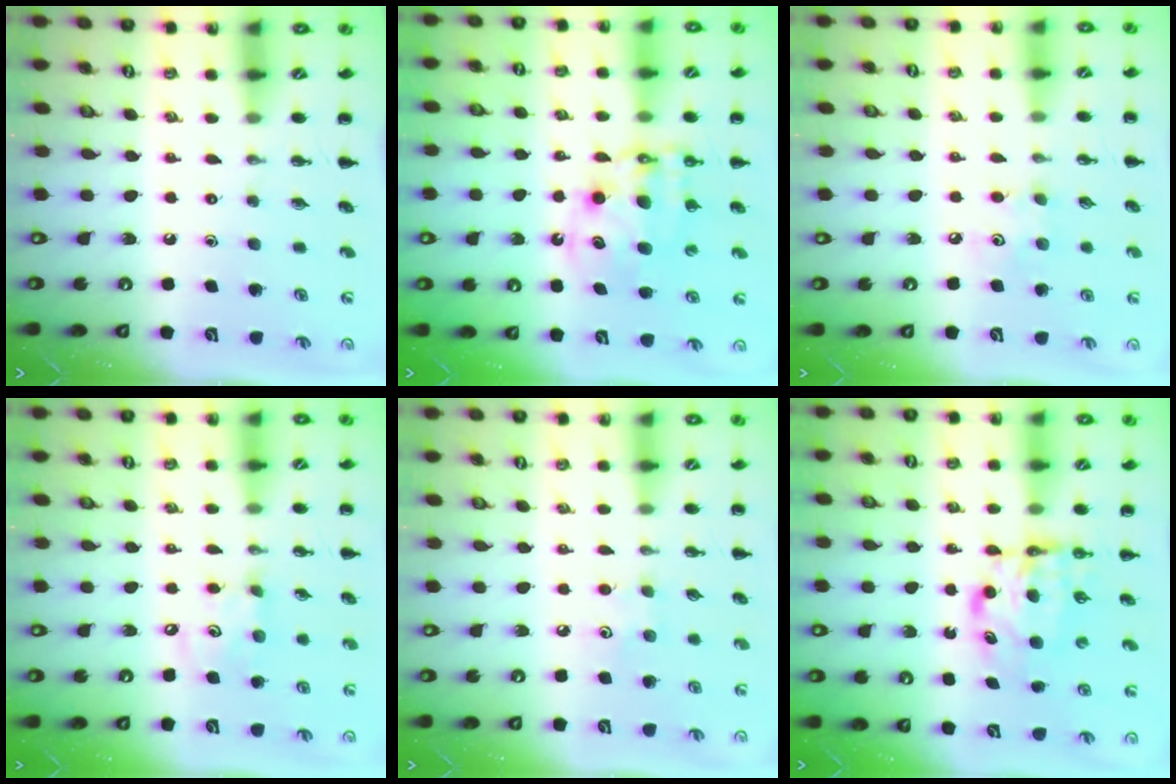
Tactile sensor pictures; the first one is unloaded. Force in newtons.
{"total": 11.3, "press": 11.0, "slide": 2.6}
{"total": 4.2, "press": 4.1, "slide": 0.9}
{"total": 5.6, "press": 5.5, "slide": 1.1}
{"total": 4.7, "press": 4.5, "slide": 1.2}
{"total": 5.7, "press": 5.6, "slide": 1.4}